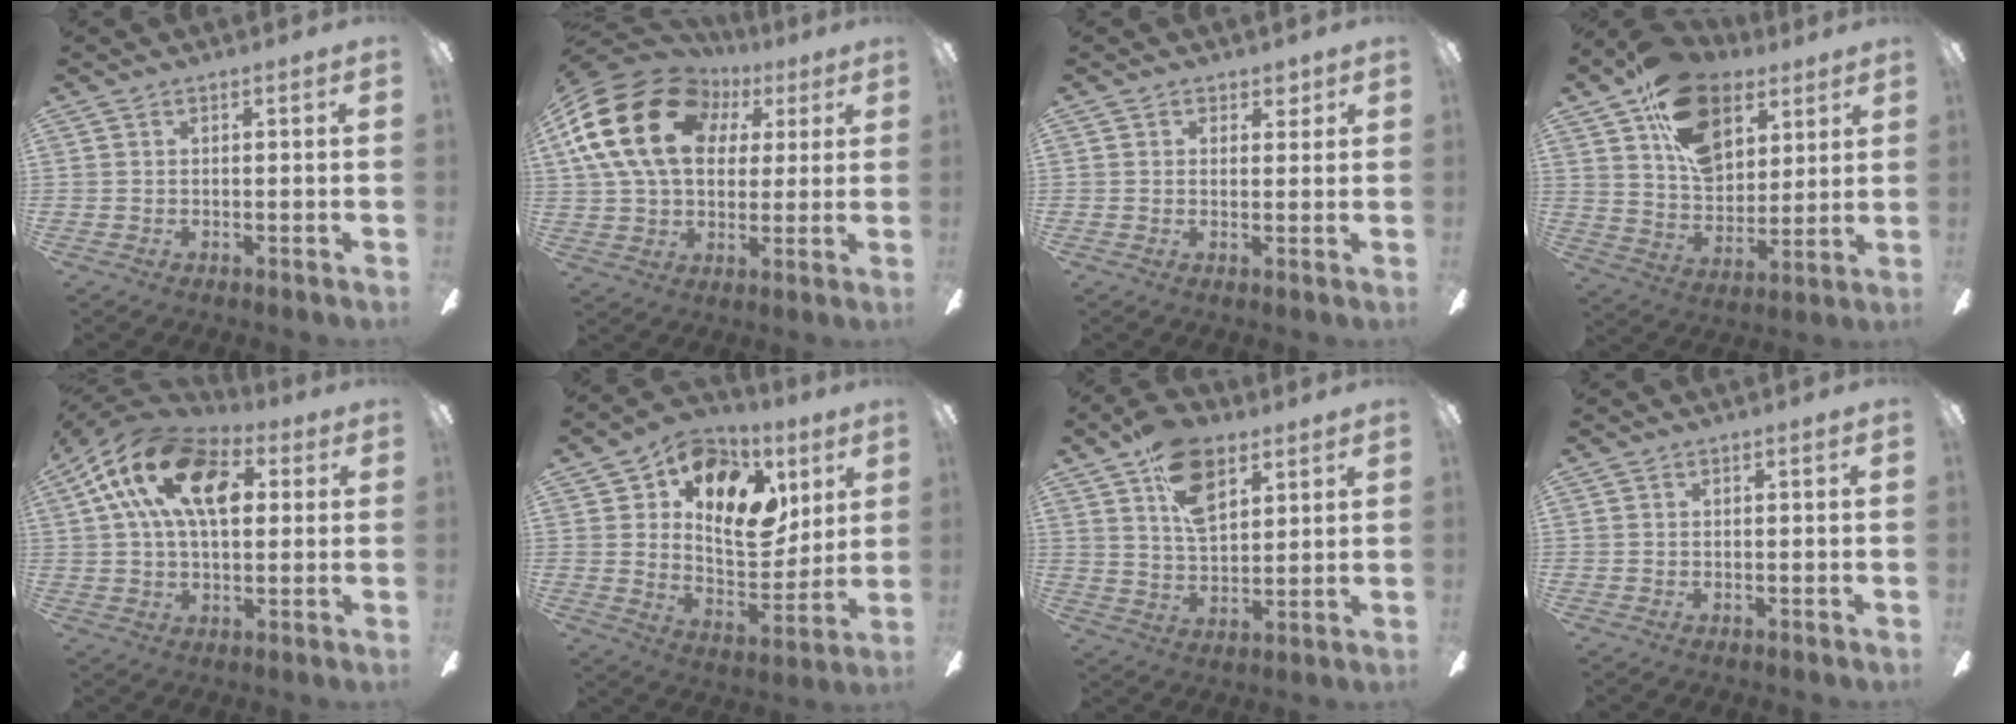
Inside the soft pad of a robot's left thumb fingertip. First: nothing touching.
{"total": 22.8, "force": [6.5, 16.7, 14.1], "torque": [-0.289, -0.011, 0.109]}
{"total": 2.5, "force": [1.5, 1.8, 0.6], "torque": [0.009, -0.004, 0.023]}
{"total": 18.7, "force": [10.4, 12.0, 9.9], "torque": [-0.166, -0.040, 0.193]}
{"total": 19.9, "force": [7.0, 11.2, 14.9], "torque": [-0.294, -0.002, 0.115]}
{"total": 16.1, "force": [7.7, 9.6, 10.4], "torque": [-0.156, -0.032, 0.137]}
{"total": 13.5, "force": [7.6, 7.6, 8.2], "torque": [-0.135, -0.019, 0.138]}
{"total": 0.0}